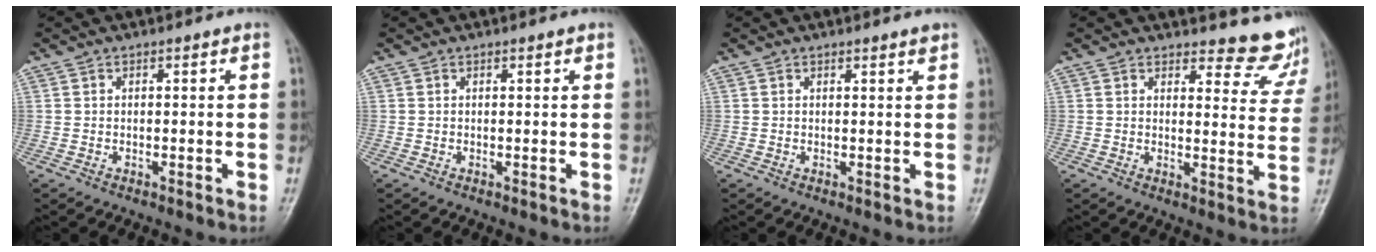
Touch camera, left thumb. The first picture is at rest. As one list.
[{"total": 0.6, "force": [0.4, 0.1, 0.4], "torque": [-0.007, -0.002, 0.006]}, {"total": 1.0, "force": [0.9, -0.1, 0.4], "torque": [-0.006, -0.010, 0.013]}, {"total": 9.0, "force": [8.7, 2.3, 0.5], "torque": [0.029, -0.090, 0.082]}]